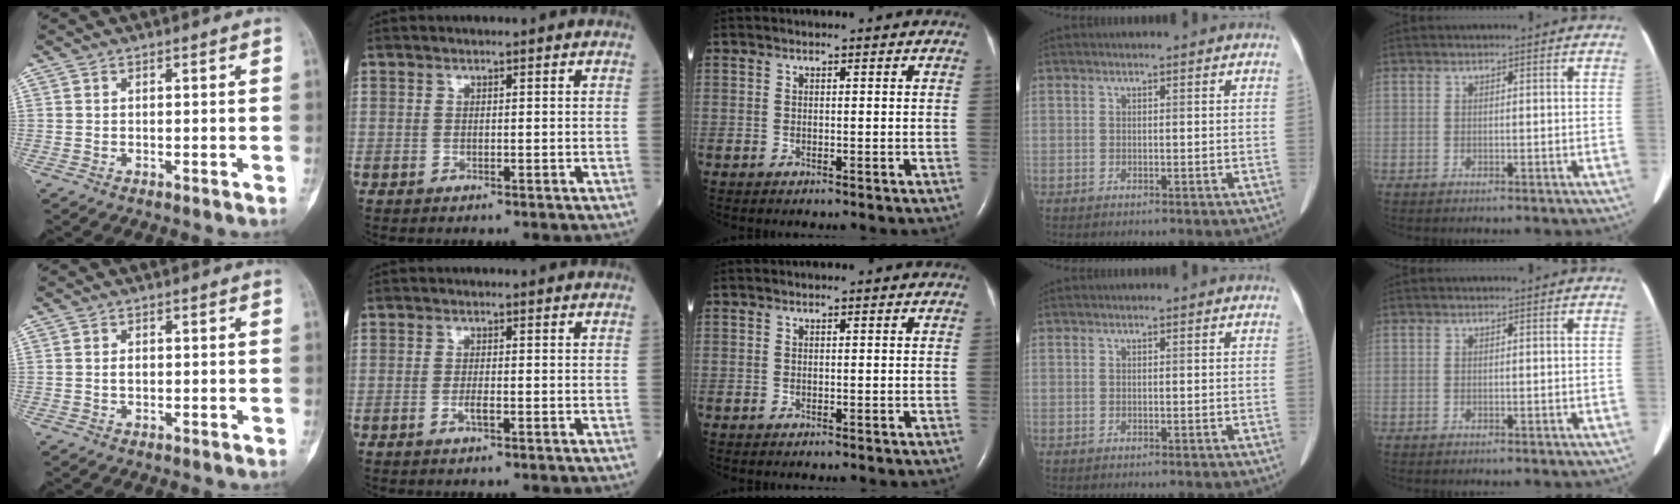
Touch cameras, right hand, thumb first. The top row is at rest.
{"thumb": {"total": 1.2, "force": [0.0, 0.8, 0.9], "torque": [-0.009, 0.002, 0.000]}, "index": {"total": 1.3, "force": [-0.6, 0.2, 1.2], "torque": [-0.025, 0.000, -0.011]}}